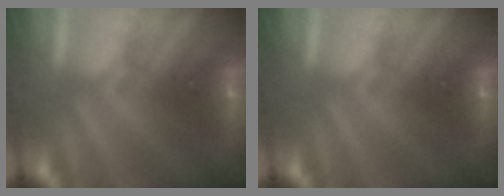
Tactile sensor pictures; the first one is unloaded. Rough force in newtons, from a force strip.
{"total": 0.0}